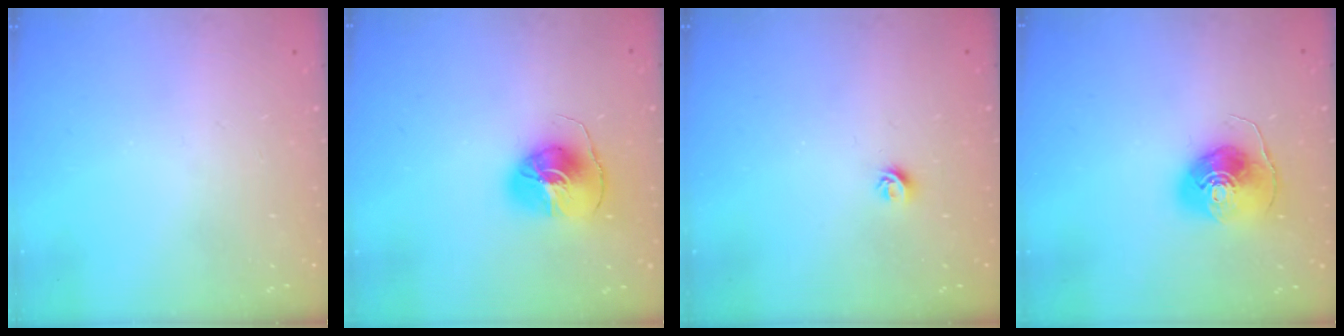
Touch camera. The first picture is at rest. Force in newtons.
{"total": 9.1, "press": 9.1, "slide": 0.5}
{"total": 4.2, "press": 4.1, "slide": 0.7}
{"total": 8.9, "press": 8.9, "slide": 0.8}